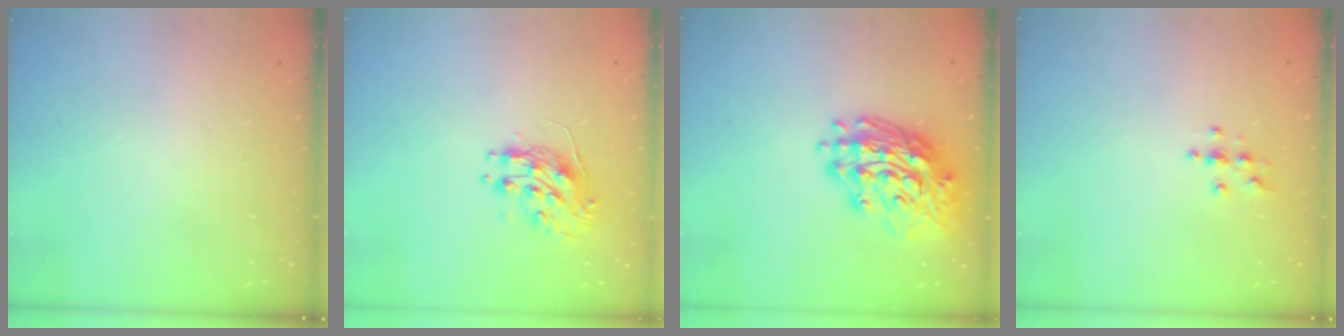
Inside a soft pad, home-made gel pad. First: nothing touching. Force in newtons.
{"total": 9.2, "press": 9.2, "slide": 0.7}
{"total": 17.0, "press": 16.9, "slide": 2.2}
{"total": 3.9, "press": 3.8, "slide": 0.4}